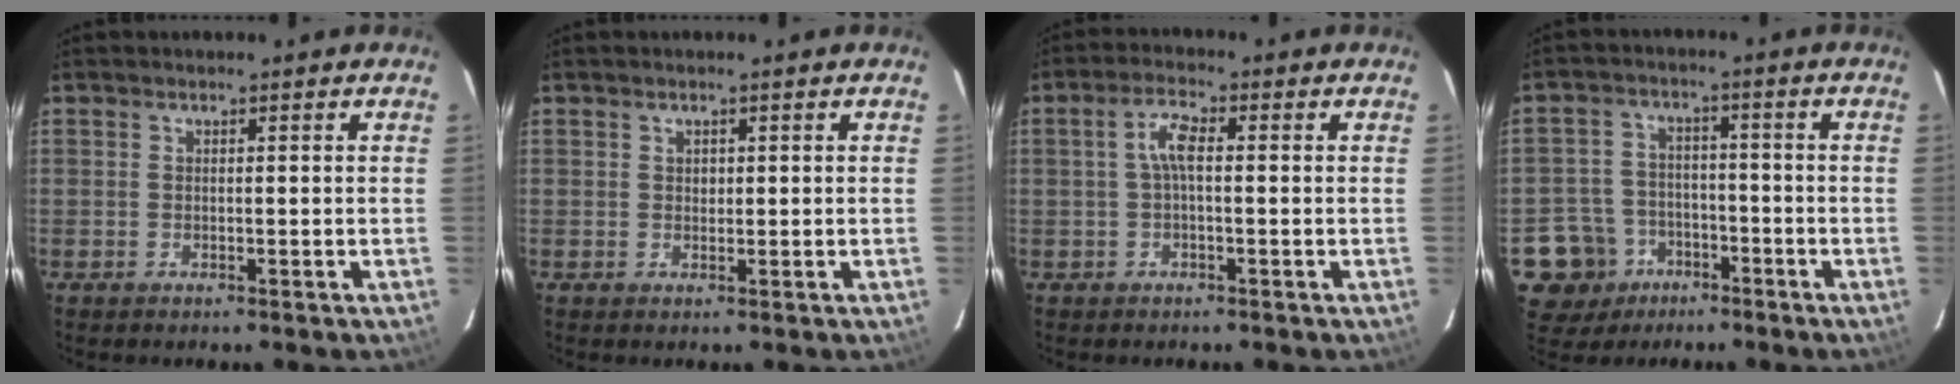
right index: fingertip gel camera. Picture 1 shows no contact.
{"total": 1.0, "force": [0.4, 0.9, 0.3], "torque": [-0.003, 0.004, 0.007]}
{"total": 3.9, "force": [0.2, 1.3, 3.7], "torque": [-0.074, 0.010, 0.003]}
{"total": 10.0, "force": [-5.0, 8.5, 1.3], "torque": [-0.057, 0.033, -0.069]}